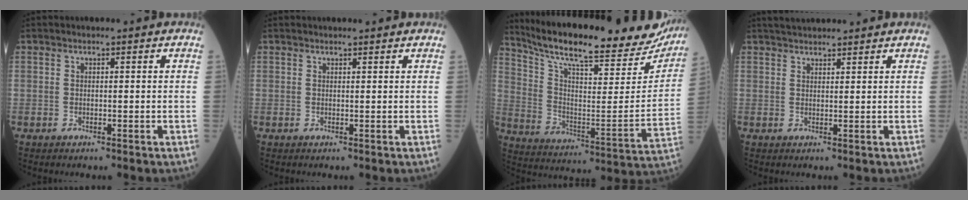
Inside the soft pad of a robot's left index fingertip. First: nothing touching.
{"total": 2.1, "force": [2.1, 0.2, 0.6], "torque": [-0.012, 0.009, 0.024]}
{"total": 29.3, "force": [25.8, 4.2, 13.1], "torque": [-0.223, -0.065, 0.357]}
{"total": 5.4, "force": [5.0, 0.8, 1.9], "torque": [-0.029, 0.036, 0.078]}